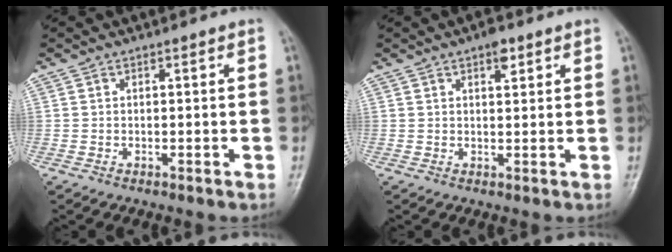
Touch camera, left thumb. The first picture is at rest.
{"total": 3.0, "force": [1.7, 1.3, 2.0], "torque": [-0.022, -0.006, 0.023]}